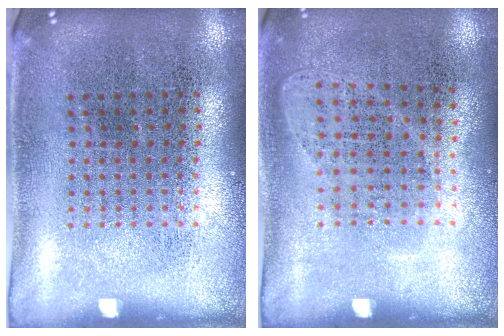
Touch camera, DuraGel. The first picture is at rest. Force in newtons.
{"total": 1.0, "press": 0.9, "slide": 0.5}